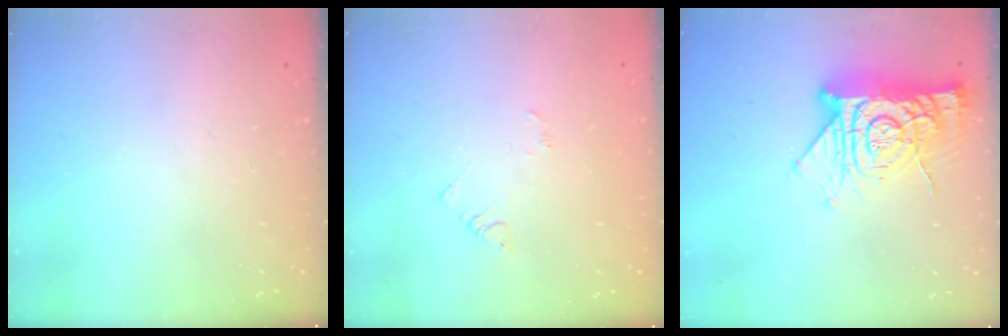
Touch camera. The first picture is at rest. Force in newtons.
{"total": 2.9, "press": 2.9, "slide": 0.3}
{"total": 15.5, "press": 15.5, "slide": 1.4}